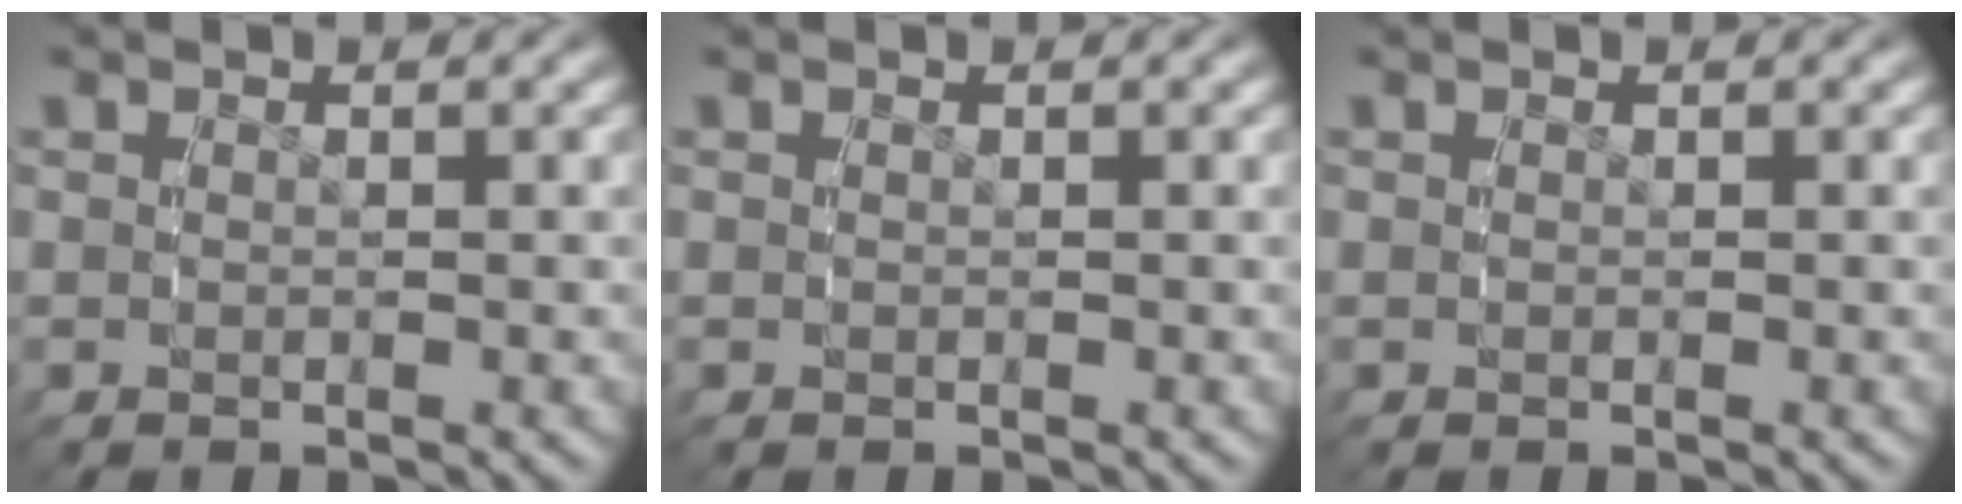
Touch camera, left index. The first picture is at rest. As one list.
[{"total": 0.0}, {"total": 0.0}]